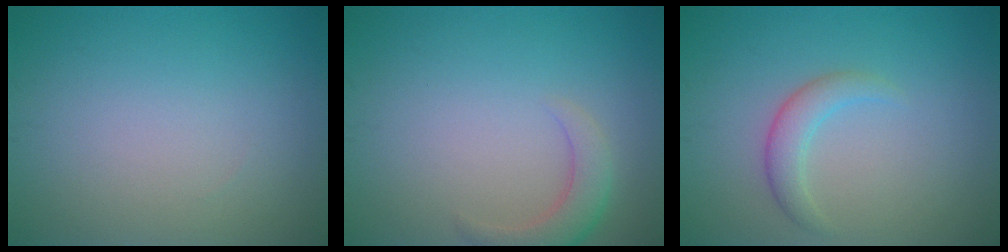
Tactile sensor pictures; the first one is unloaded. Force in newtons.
{"total": 2.7, "press": 2.7, "slide": 0.3}
{"total": 2.2, "press": 2.2, "slide": 0.2}